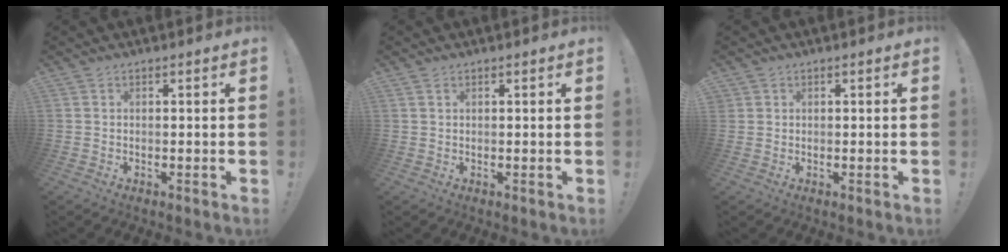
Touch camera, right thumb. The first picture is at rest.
{"total": 0.7, "force": [0.5, 0.4, 0.3], "torque": [-0.005, -0.001, 0.009]}
{"total": 0.6, "force": [0.5, 0.3, 0.1], "torque": [-0.007, 0.001, 0.010]}